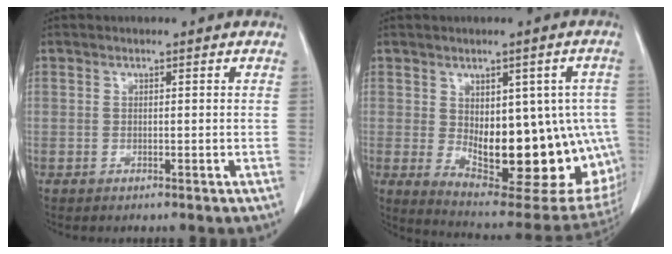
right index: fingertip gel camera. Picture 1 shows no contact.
{"total": 21.4, "force": [-2.7, 9.5, 18.9], "torque": [-0.192, 0.004, -0.005]}